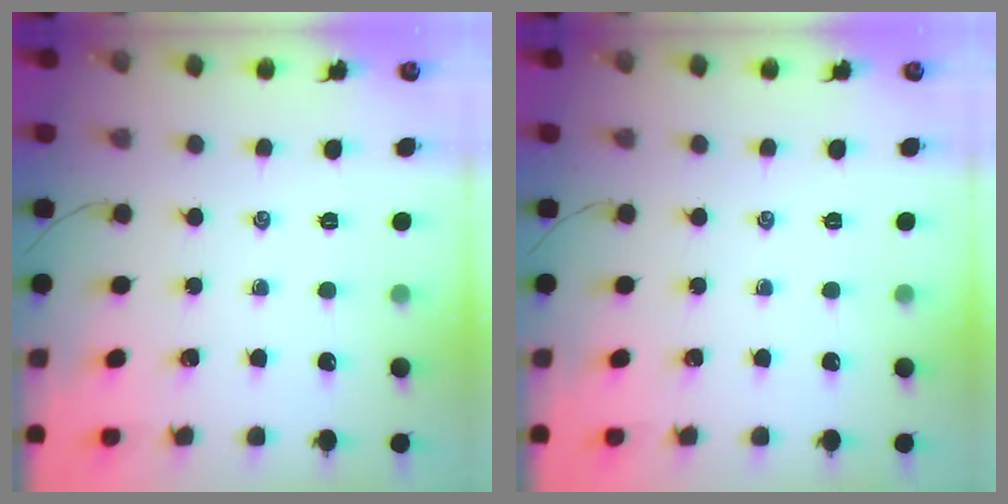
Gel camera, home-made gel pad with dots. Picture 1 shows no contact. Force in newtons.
{"total": 0.0}